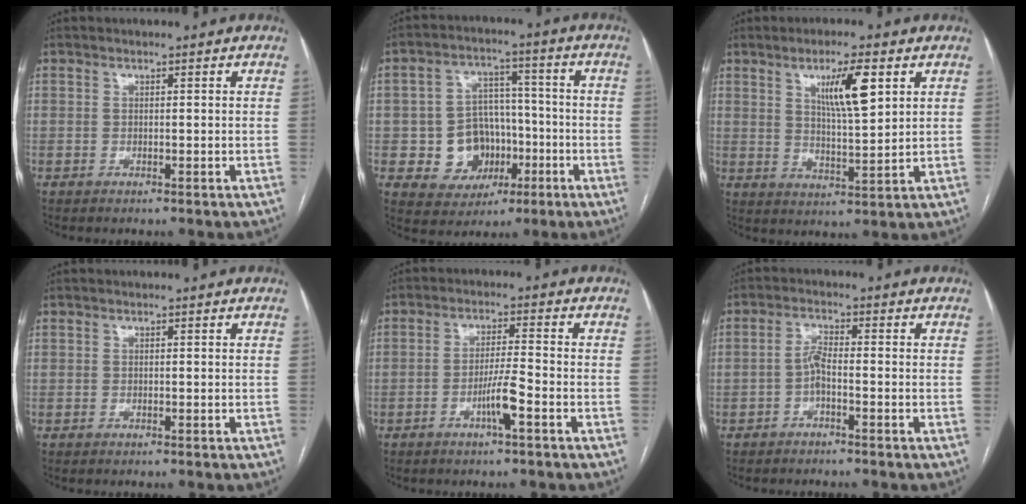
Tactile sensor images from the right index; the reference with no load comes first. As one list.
[{"total": 9.5, "force": [-2.3, 8.4, 4.0], "torque": [-0.065, 0.026, -0.023]}, {"total": 8.2, "force": [3.6, 1.1, 7.3], "torque": [-0.128, -0.004, 0.064]}, {"total": 0.0}, {"total": 4.6, "force": [-2.2, -0.3, 4.0], "torque": [-0.077, -0.002, -0.040]}, {"total": 2.6, "force": [-1.1, 0.4, 2.3], "torque": [-0.045, 0.008, -0.023]}]